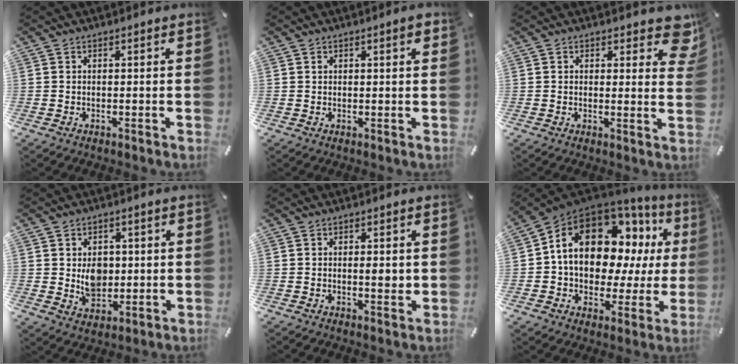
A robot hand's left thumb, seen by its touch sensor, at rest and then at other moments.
{"total": 1.6, "force": [0.7, 0.6, 1.3], "torque": [-0.011, -0.002, 0.007]}
{"total": 6.3, "force": [3.4, 3.4, 4.1], "torque": [-0.030, -0.020, 0.053]}
{"total": 7.0, "force": [0.9, 6.0, 3.5], "torque": [-0.036, -0.001, 0.017]}
{"total": 2.6, "force": [0.3, 1.2, 2.2], "torque": [-0.029, -0.003, 0.000]}
{"total": 16.0, "force": [5.8, 10.6, 10.5], "torque": [-0.184, -0.036, 0.102]}